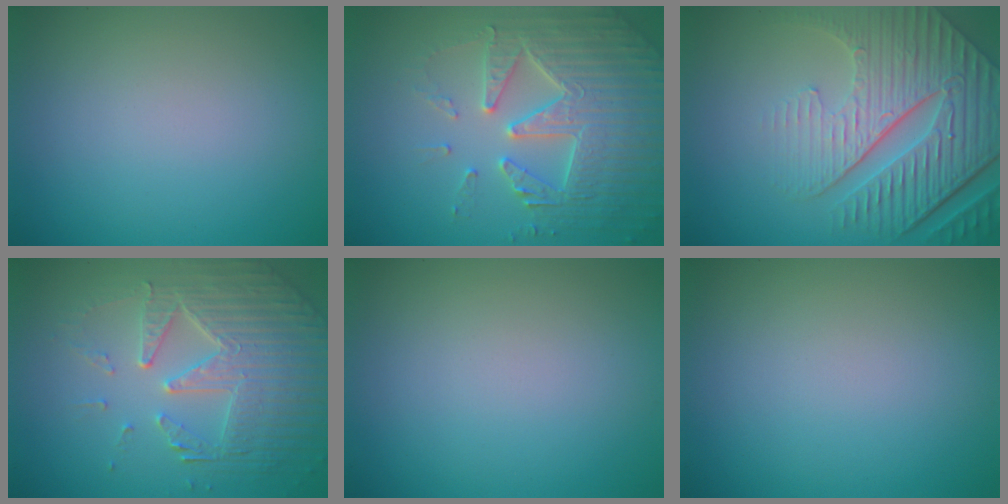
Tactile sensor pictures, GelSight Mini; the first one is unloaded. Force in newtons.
{"total": 5.3, "press": 5.2, "slide": 1.1}
{"total": 8.9, "press": 6.1, "slide": 6.5}
{"total": 6.4, "press": 5.0, "slide": 4.0}
{"total": 0.0}
{"total": 0.0}